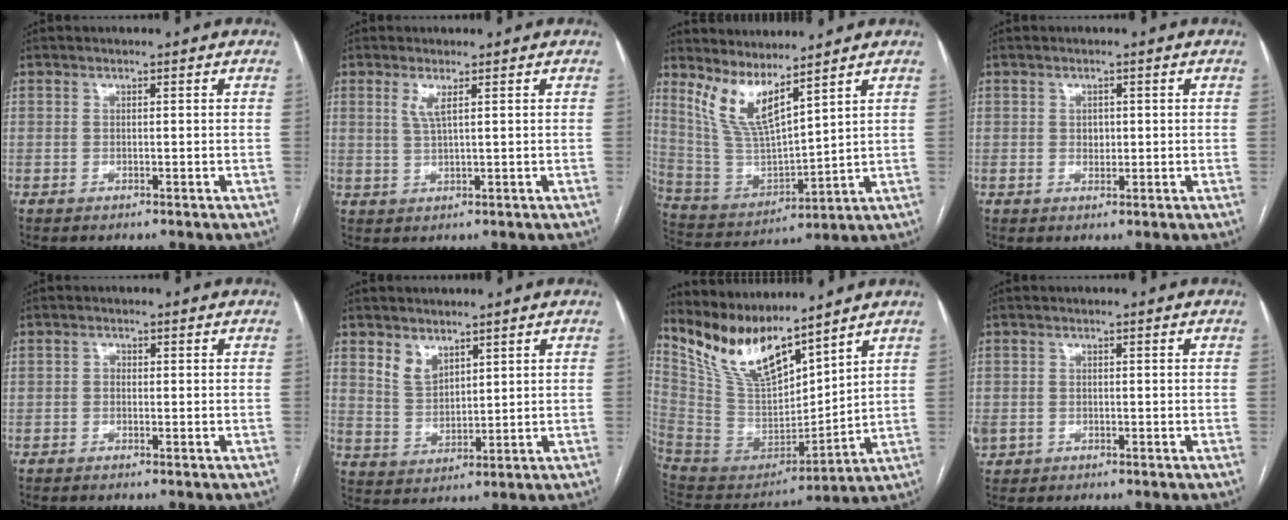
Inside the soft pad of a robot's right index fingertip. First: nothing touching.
{"total": 2.4, "force": [1.1, 0.1, 2.1], "torque": [-0.054, -0.002, 0.025]}
{"total": 9.6, "force": [6.9, 1.6, 6.5], "torque": [-0.144, -0.012, 0.158]}
{"total": 1.5, "force": [0.1, 1.2, 0.9], "torque": [-0.013, 0.001, 0.004]}
{"total": 0.8, "force": [-0.1, 0.6, 0.5], "torque": [-0.005, 0.003, -0.006]}
{"total": 4.7, "force": [3.3, 2.7, 2.0], "torque": [-0.043, 0.000, 0.076]}
{"total": 14.8, "force": [12.4, 3.5, 7.2], "torque": [-0.148, -0.001, 0.255]}
{"total": 1.9, "force": [-0.6, 1.7, 0.7], "torque": [-0.014, 0.004, -0.004]}